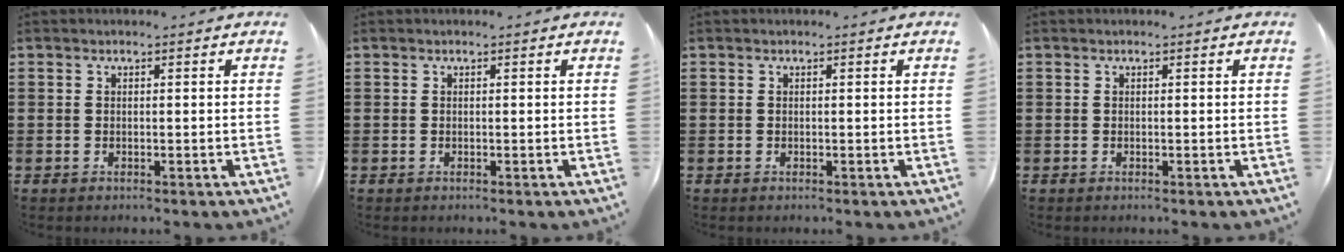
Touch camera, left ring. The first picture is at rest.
{"total": 0.0}
{"total": 0.0}
{"total": 0.0}